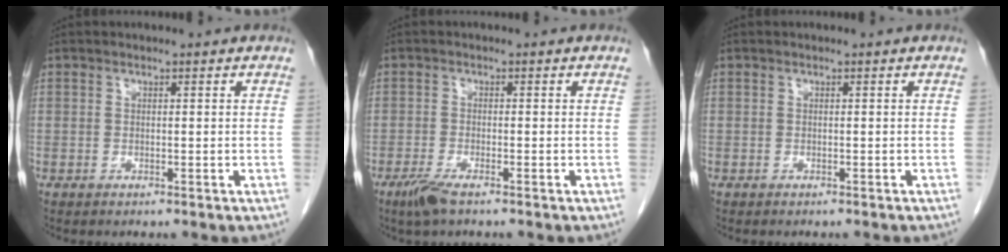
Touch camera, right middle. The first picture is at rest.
{"total": 3.3, "force": [-2.2, 0.5, 2.3], "torque": [-0.053, -0.007, -0.045]}
{"total": 1.0, "force": [-0.9, 0.2, 0.4], "torque": [-0.005, -0.001, -0.012]}